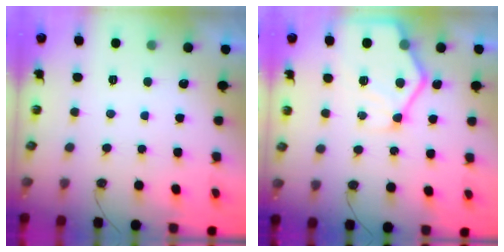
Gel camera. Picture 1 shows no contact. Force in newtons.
{"total": 13.6, "press": 13.5, "slide": 1.4}